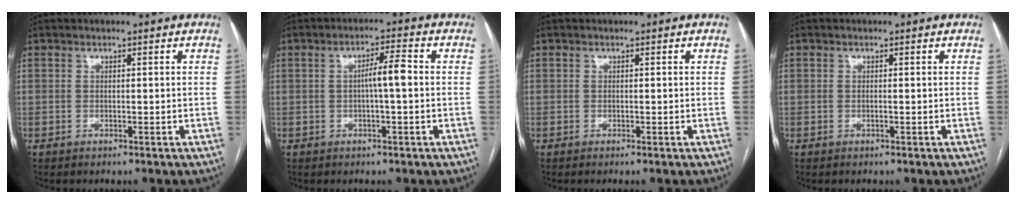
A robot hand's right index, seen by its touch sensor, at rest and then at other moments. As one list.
[{"total": 3.9, "force": [-0.2, 0.3, 3.9], "torque": [-0.067, 0.008, -0.001]}, {"total": 0.5, "force": [-0.4, -0.1, 0.3], "torque": [-0.009, 0.000, -0.006]}, {"total": 0.0}]